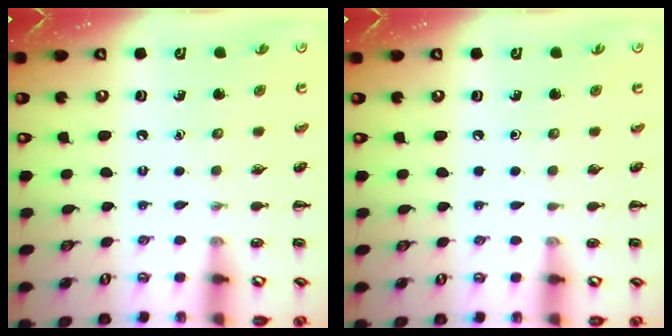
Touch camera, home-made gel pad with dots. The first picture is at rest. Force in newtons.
{"total": 0.0}